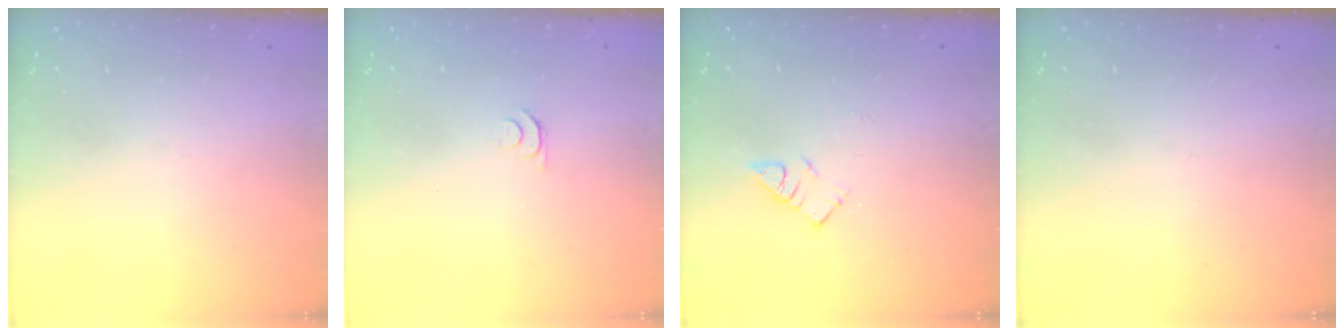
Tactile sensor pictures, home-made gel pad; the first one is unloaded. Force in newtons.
{"total": 4.4, "press": 4.3, "slide": 0.6}
{"total": 4.6, "press": 4.6, "slide": 0.2}
{"total": 0.0}